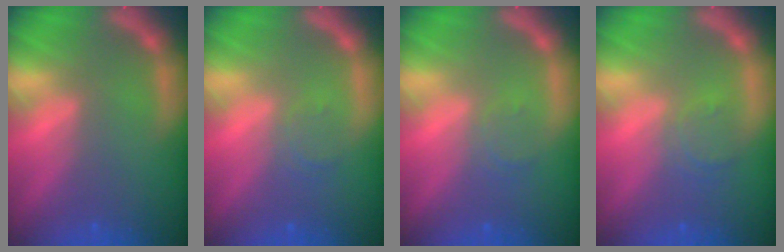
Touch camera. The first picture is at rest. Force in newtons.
{"total": 1.5}
{"total": 1.5}
{"total": 2.4}